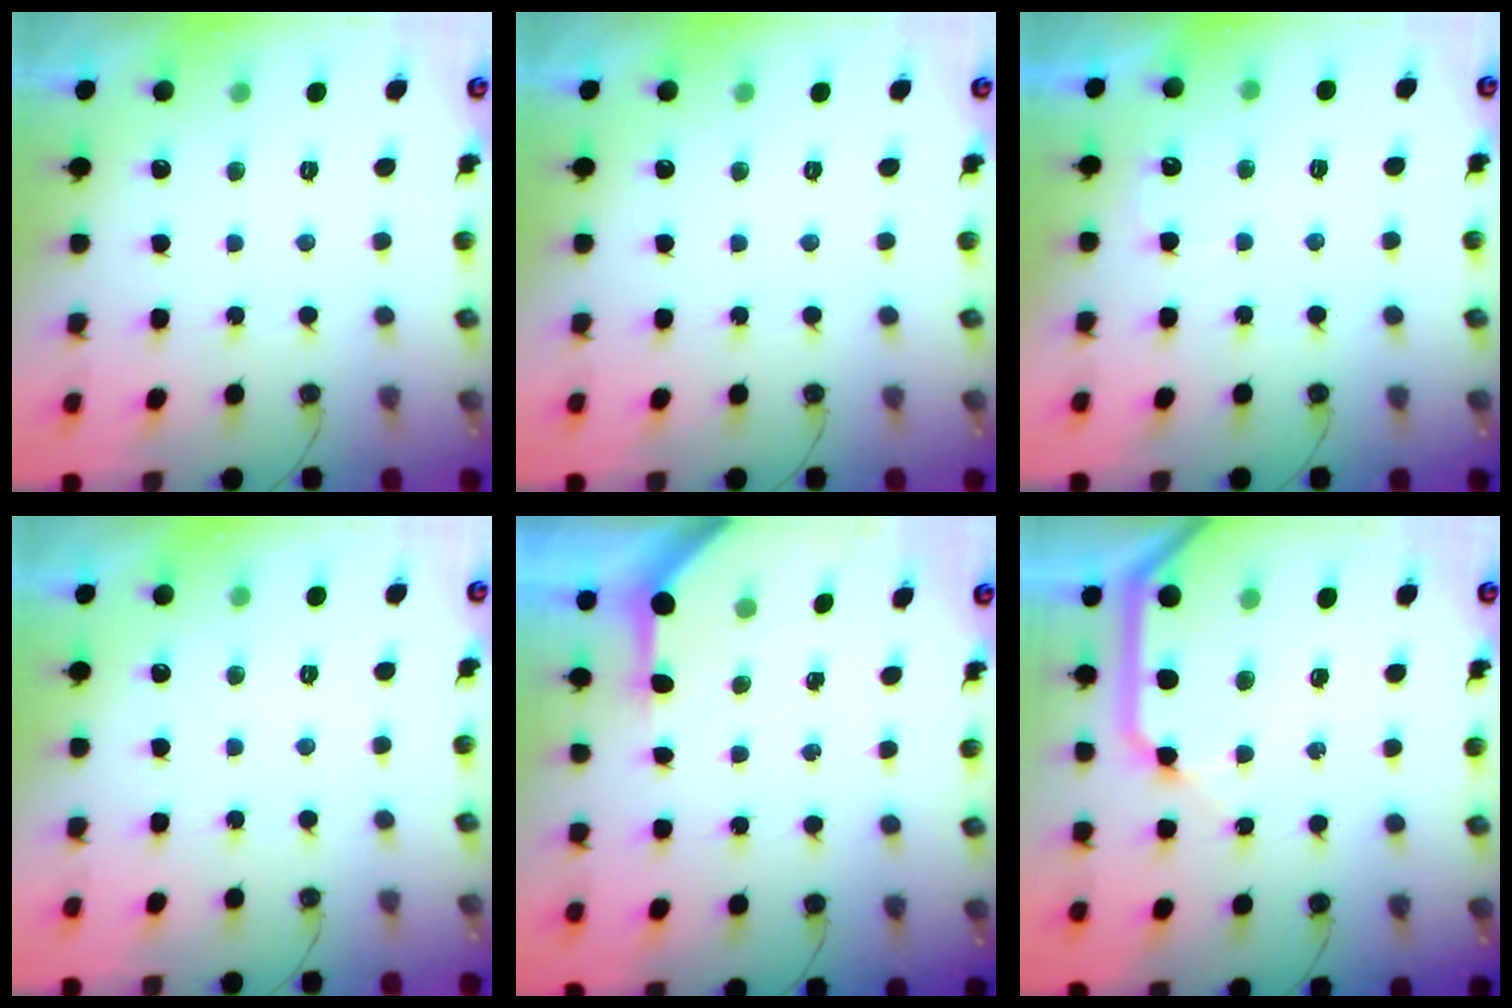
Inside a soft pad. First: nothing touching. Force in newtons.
{"total": 0.0}
{"total": 3.0, "press": 3.0, "slide": 0.3}
{"total": 0.0}
{"total": 3.3, "press": 3.3, "slide": 0.4}
{"total": 13.3, "press": 13.2, "slide": 1.5}